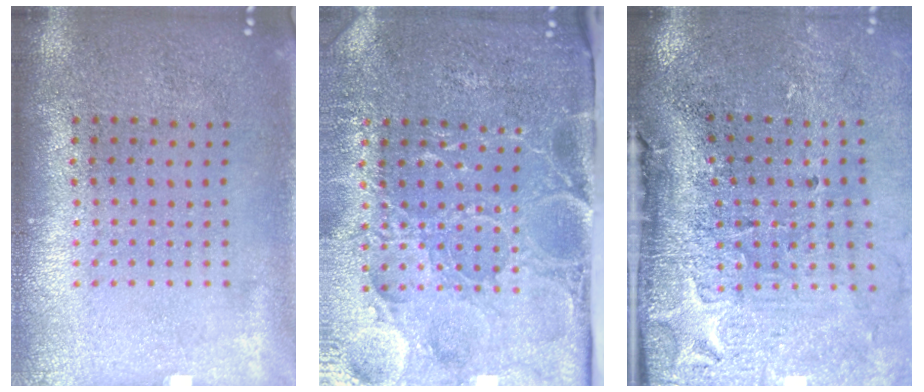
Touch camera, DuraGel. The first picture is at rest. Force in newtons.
{"total": 5.1, "press": 4.2, "slide": 2.8}
{"total": 4.9, "press": 3.9, "slide": 3.0}